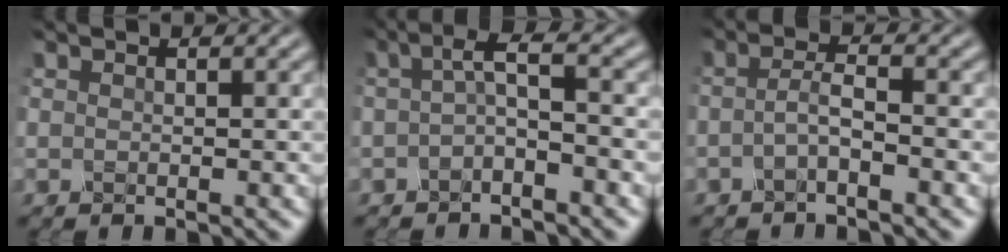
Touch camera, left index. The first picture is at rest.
{"total": 2.5, "force": [-0.8, 0.5, 2.4], "torque": [-0.048, 0.007, -0.021]}
{"total": 1.9, "force": [-1.2, 0.2, 1.4], "torque": [-0.031, 0.005, -0.030]}